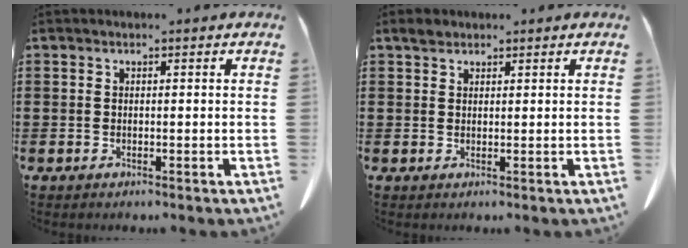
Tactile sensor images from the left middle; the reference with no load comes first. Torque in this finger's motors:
{"motor_torque": [0.13, -0.08, 0.00, 0.00]}